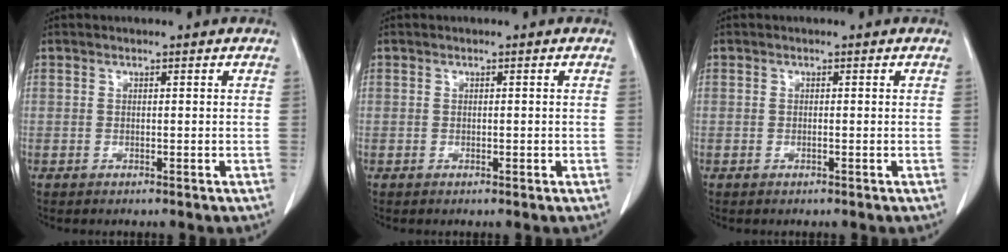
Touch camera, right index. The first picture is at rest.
{"total": 0.0}
{"total": 0.0}